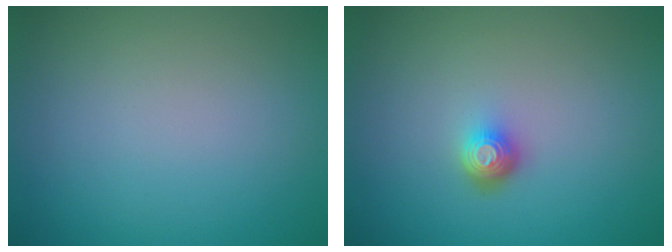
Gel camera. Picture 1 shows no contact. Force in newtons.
{"total": 1.9, "press": 1.4, "slide": 1.3}